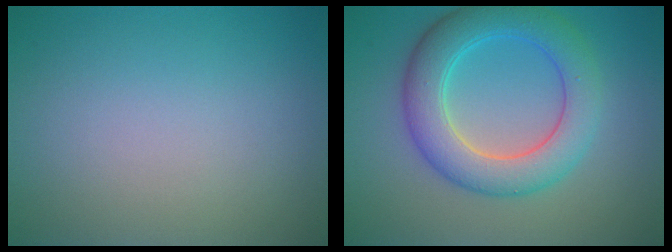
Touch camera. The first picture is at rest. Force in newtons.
{"total": 6.5, "press": 6.5, "slide": 0.1}